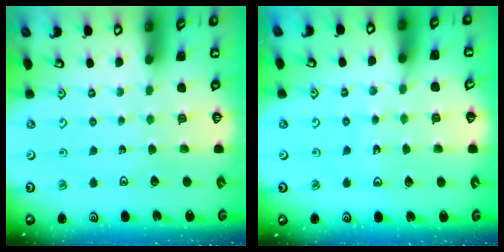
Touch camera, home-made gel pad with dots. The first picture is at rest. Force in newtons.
{"total": 7.8, "press": 7.6, "slide": 1.5}